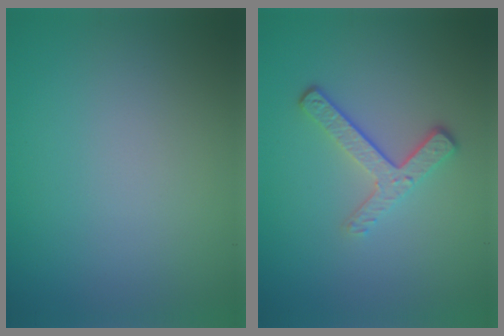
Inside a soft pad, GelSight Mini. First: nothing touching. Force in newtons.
{"total": 3.4, "press": 2.5, "slide": 2.3}